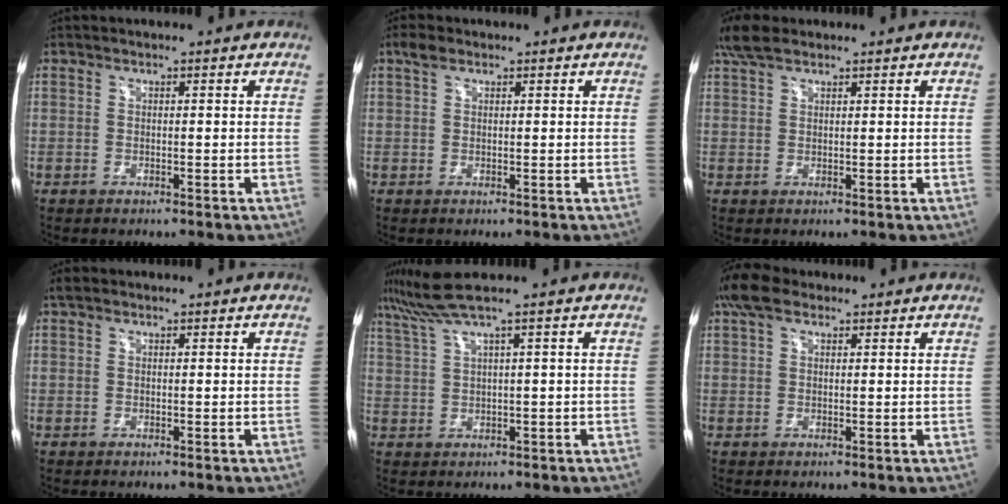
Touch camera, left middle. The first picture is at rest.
{"total": 1.7, "force": [1.2, 0.8, 1.0], "torque": [-0.026, 0.016, 0.023]}
{"total": 3.8, "force": [3.0, 1.3, 2.1], "torque": [-0.054, 0.021, 0.062]}
{"total": 1.0, "force": [0.8, 0.4, 0.4], "torque": [-0.015, 0.017, 0.016]}
{"total": 3.9, "force": [2.9, -1.8, 1.9], "torque": [-0.059, 0.011, 0.071]}
{"total": 5.0, "force": [3.3, 2.4, 2.9], "torque": [-0.070, 0.034, 0.067]}